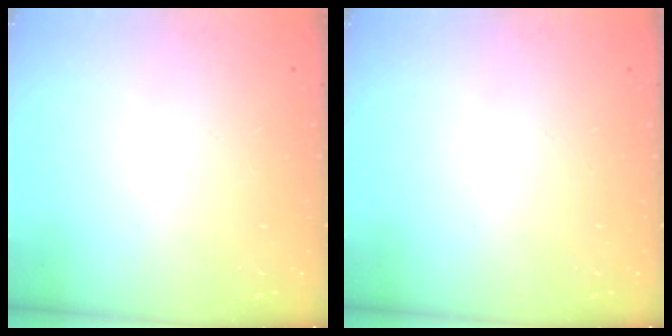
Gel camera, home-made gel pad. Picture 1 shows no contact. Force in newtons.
{"total": 0.0}